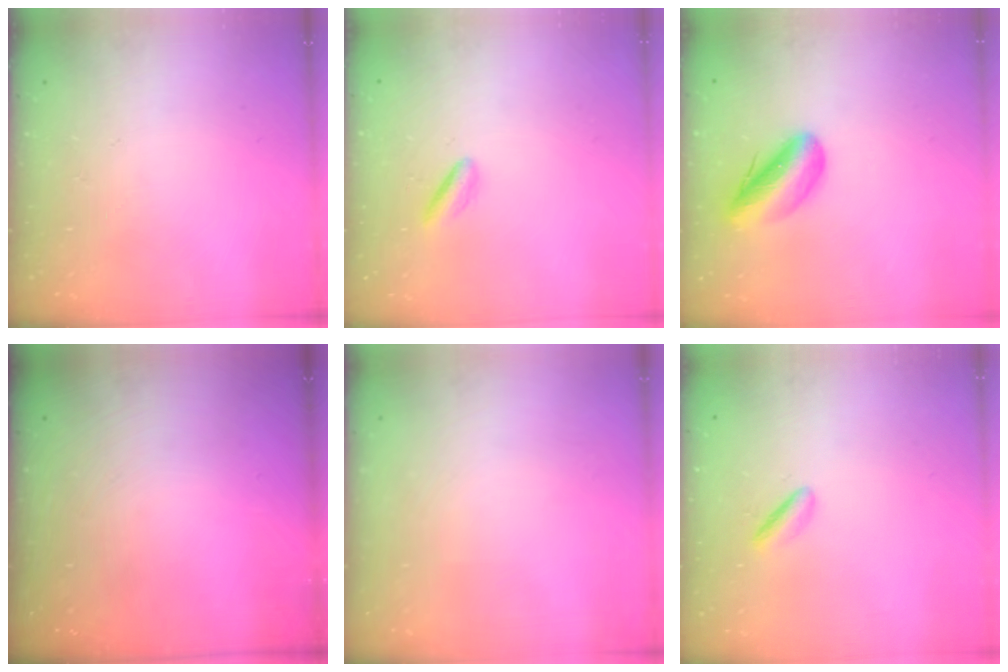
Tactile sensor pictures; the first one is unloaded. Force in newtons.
{"total": 2.7, "press": 2.6, "slide": 0.7}
{"total": 8.9, "press": 8.8, "slide": 1.2}
{"total": 0.0}
{"total": 0.0}
{"total": 2.1, "press": 1.9, "slide": 0.9}